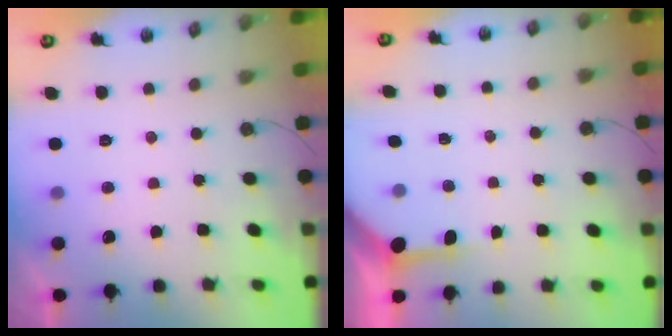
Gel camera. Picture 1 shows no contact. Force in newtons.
{"total": 3.9, "press": 3.9, "slide": 0.2}